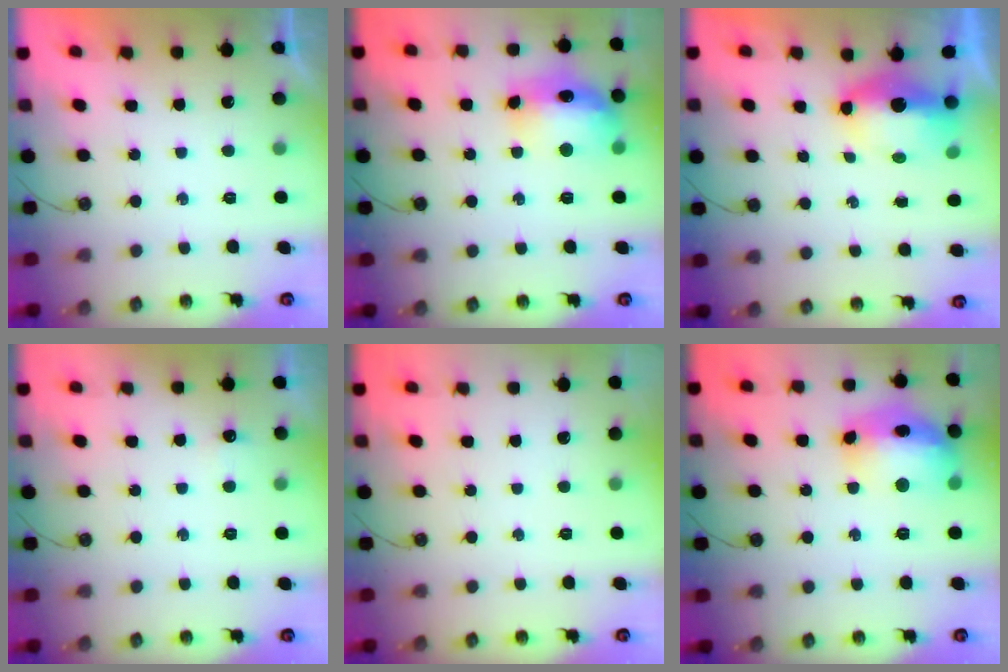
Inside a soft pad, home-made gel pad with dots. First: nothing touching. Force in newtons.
{"total": 14.4, "press": 14.3, "slide": 1.1}
{"total": 7.4, "press": 7.3, "slide": 1.2}
{"total": 12.6, "press": 3.9, "slide": 12.0}
{"total": 0.0}
{"total": 16.9, "press": 16.8, "slide": 1.3}